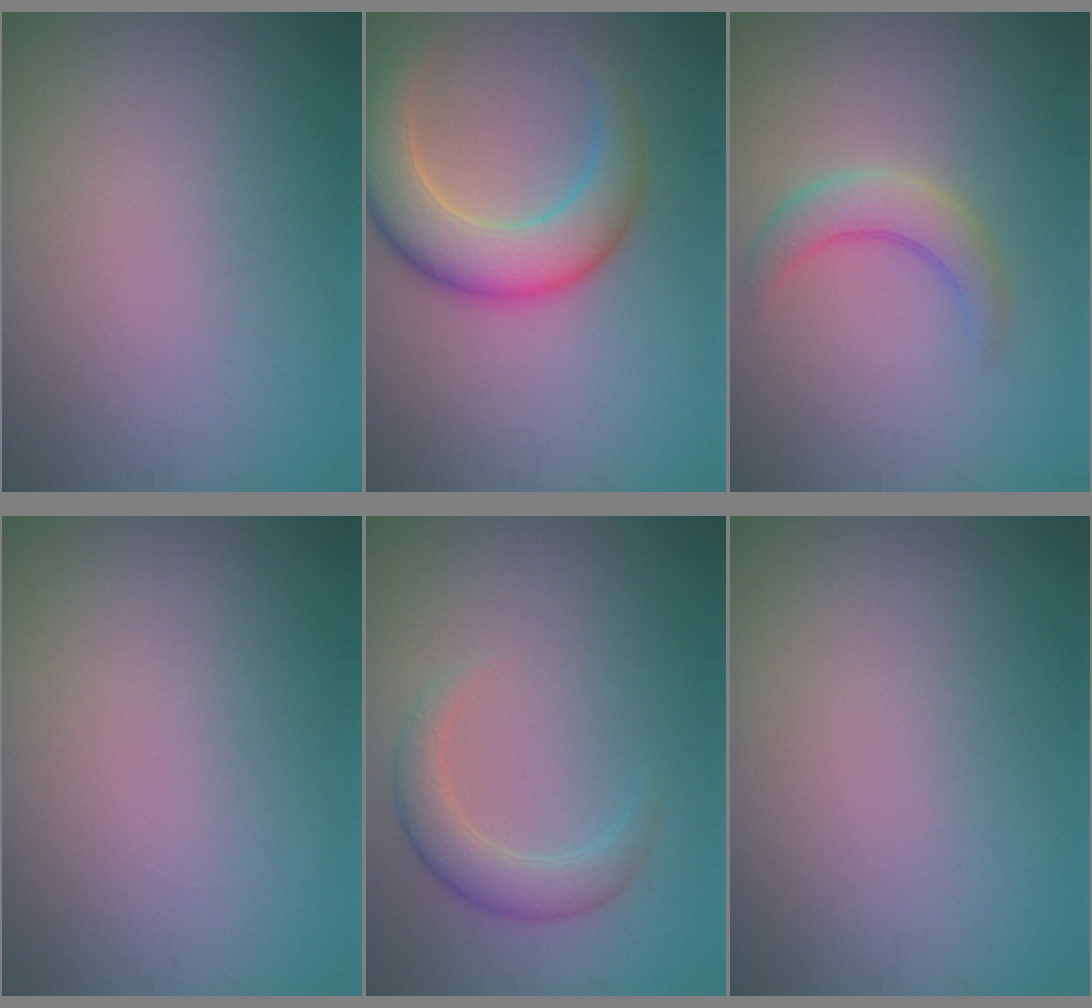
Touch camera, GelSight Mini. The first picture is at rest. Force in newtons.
{"total": 6.6, "press": 6.6, "slide": 0.2}
{"total": 2.9, "press": 2.9, "slide": 0.1}
{"total": 0.0}
{"total": 2.7, "press": 2.7, "slide": 0.2}
{"total": 0.0}